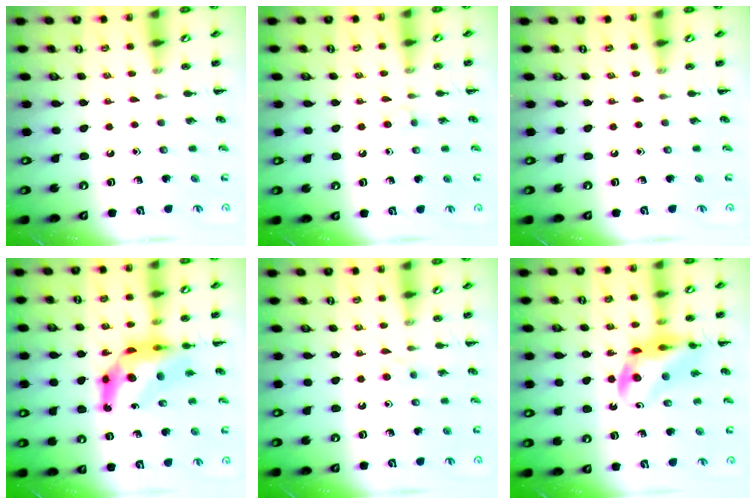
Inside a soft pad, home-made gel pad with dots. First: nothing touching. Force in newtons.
{"total": 2.2, "press": 2.0, "slide": 1.0}
{"total": 0.0}
{"total": 10.2, "press": 9.7, "slide": 3.2}
{"total": 3.9, "press": 3.6, "slide": 1.4}
{"total": 12.3, "press": 11.9, "slide": 3.3}